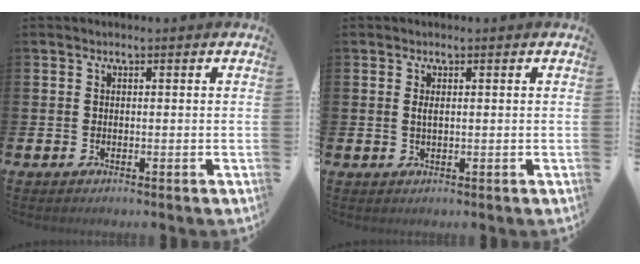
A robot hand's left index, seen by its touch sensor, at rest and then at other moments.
{"total": 1.0, "force": [0.3, 0.3, 0.9], "torque": [-0.013, 0.000, 0.004]}